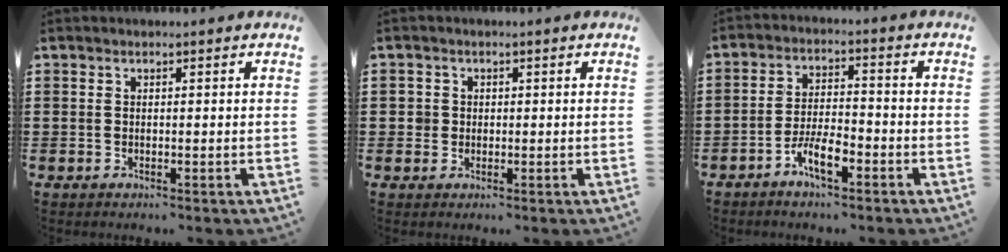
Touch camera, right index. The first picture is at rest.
{"total": 1.7, "force": [0.1, 1.6, 0.3], "torque": [-0.012, 0.009, -0.001]}
{"total": 5.4, "force": [-3.4, 1.7, 3.8], "torque": [-0.084, 0.004, -0.069]}